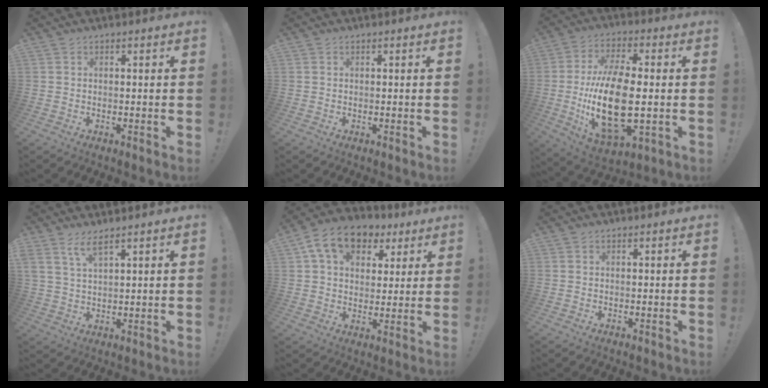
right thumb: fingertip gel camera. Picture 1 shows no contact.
{"total": 0.0}
{"total": 21.3, "force": [-1.9, 10.3, 18.6], "torque": [-0.369, -0.008, -0.024]}
{"total": 5.3, "force": [3.8, 1.1, 3.6], "torque": [-0.072, -0.013, 0.067]}
{"total": 13.8, "force": [6.6, 9.4, 7.7], "torque": [-0.124, -0.022, 0.125]}
{"total": 0.0}